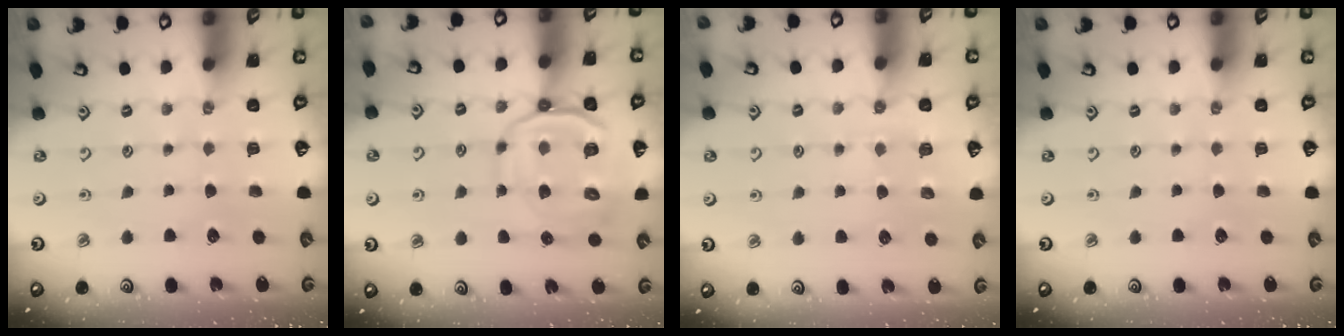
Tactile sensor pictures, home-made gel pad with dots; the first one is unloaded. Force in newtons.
{"total": 13.2, "press": 13.1, "slide": 1.8}
{"total": 5.6, "press": 5.5, "slide": 0.8}
{"total": 0.0}